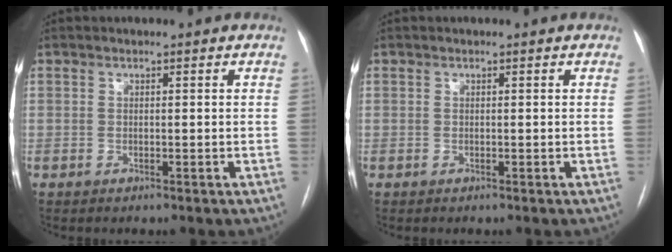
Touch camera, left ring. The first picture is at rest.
{"total": 0.0}